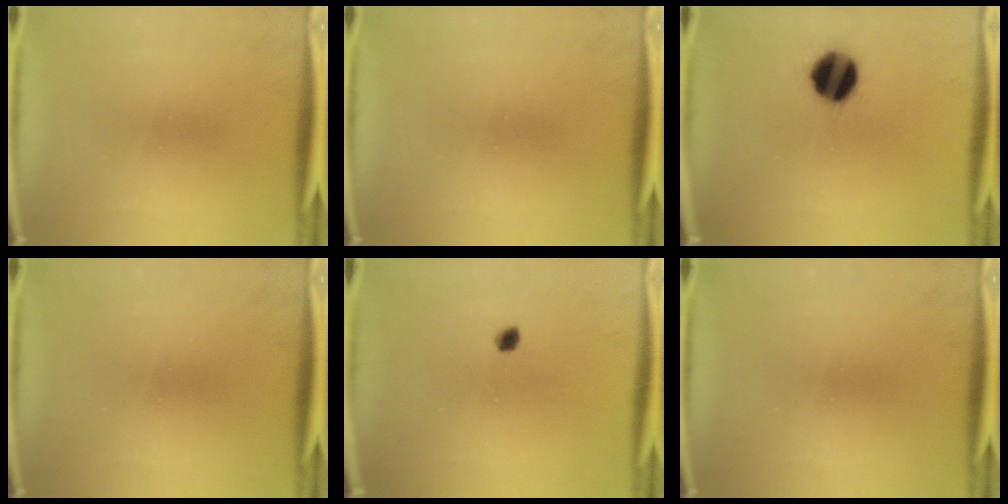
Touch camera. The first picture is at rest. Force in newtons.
{"total": 0.0}
{"total": 11.7}
{"total": 0.0}
{"total": 1.5}
{"total": 0.0}